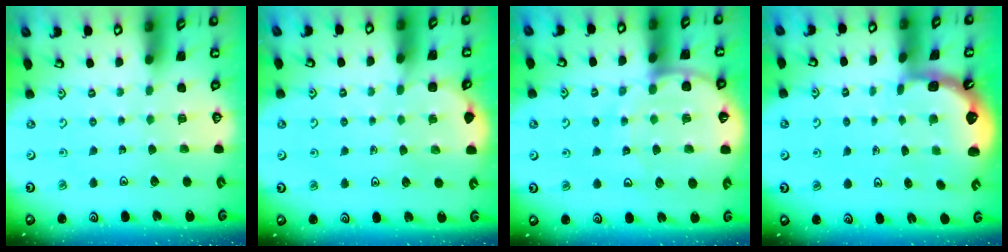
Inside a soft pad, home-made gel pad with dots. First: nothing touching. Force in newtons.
{"total": 2.6, "press": 2.6, "slide": 0.3}
{"total": 10.6, "press": 10.5, "slide": 1.4}
{"total": 1.3, "press": 1.3, "slide": 0.1}